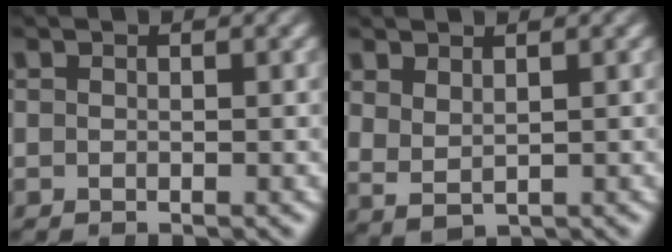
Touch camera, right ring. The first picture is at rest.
{"total": 2.8, "force": [1.1, 2.0, 1.6], "torque": [-0.046, -0.012, 0.036]}